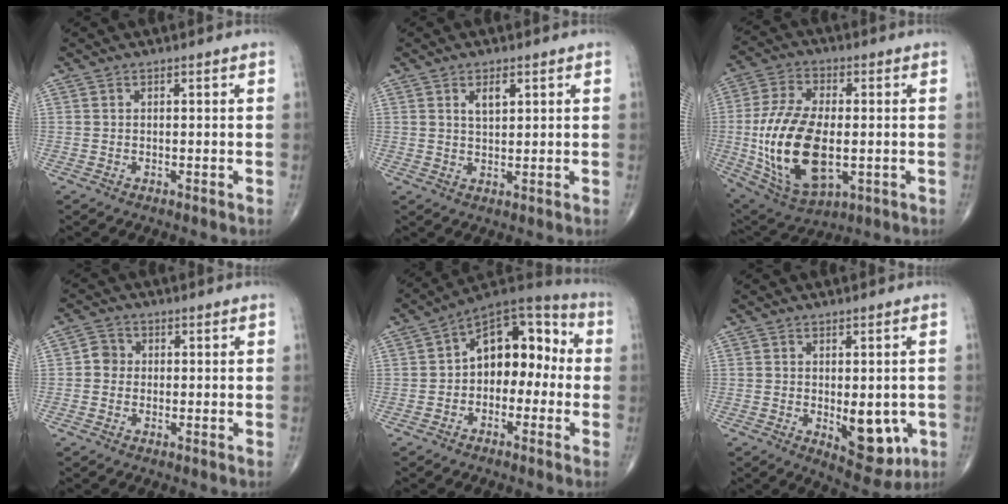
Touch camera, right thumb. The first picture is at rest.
{"total": 3.4, "force": [1.5, 1.6, 2.6], "torque": [-0.037, -0.010, 0.028]}
{"total": 20.5, "force": [-2.2, 10.8, 17.3], "torque": [-0.343, -0.005, -0.023]}
{"total": 2.9, "force": [-0.1, 2.7, 1.0], "torque": [0.000, 0.007, -0.008]}
{"total": 13.6, "force": [-0.5, 8.9, 10.2], "torque": [-0.104, 0.048, -0.028]}
{"total": 9.1, "force": [-1.8, 4.7, 7.6], "torque": [-0.069, -0.013, -0.011]}